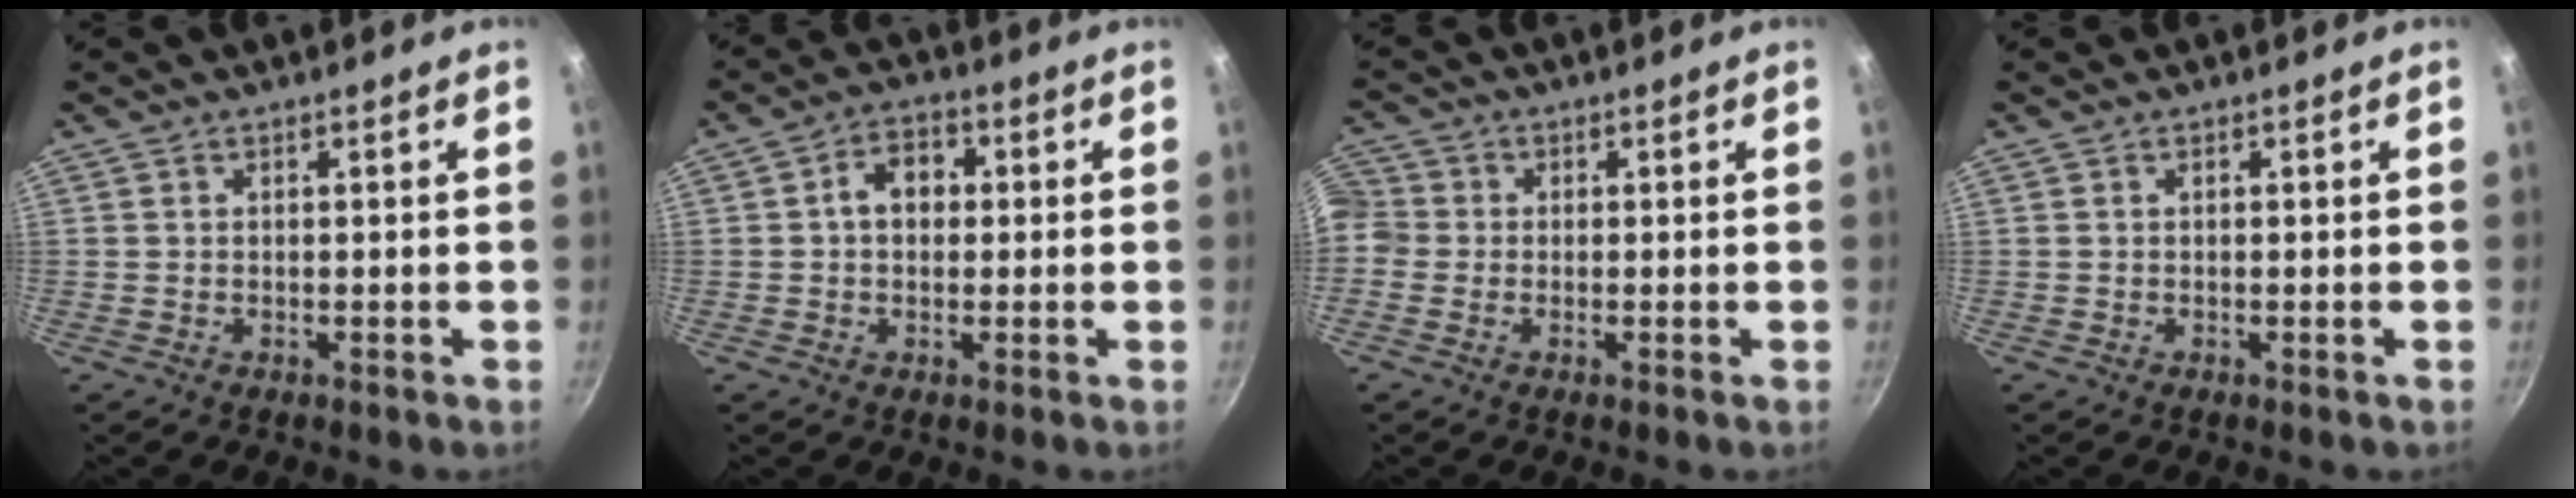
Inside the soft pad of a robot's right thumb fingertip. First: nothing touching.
{"total": 6.1, "force": [0.6, 4.7, 3.9], "torque": [-0.033, 0.014, 0.001]}
{"total": 6.3, "force": [-0.7, 5.9, 2.4], "torque": [-0.049, 0.017, -0.032]}
{"total": 0.0}